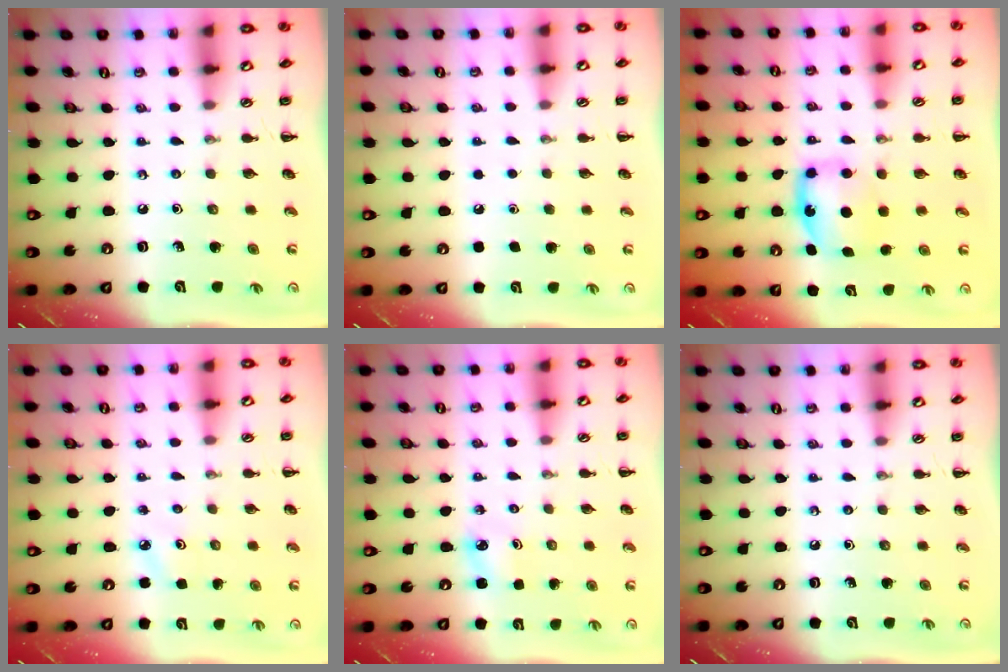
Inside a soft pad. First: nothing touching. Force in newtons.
{"total": 1.8, "press": 1.8, "slide": 0.1}
{"total": 6.5, "press": 6.4, "slide": 0.7}
{"total": 3.4, "press": 3.2, "slide": 1.0}
{"total": 3.6, "press": 3.4, "slide": 1.1}
{"total": 0.0}